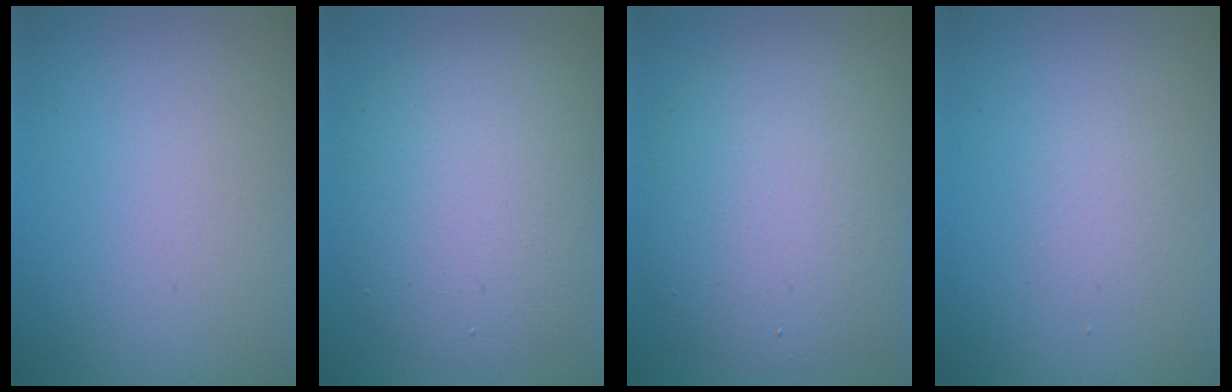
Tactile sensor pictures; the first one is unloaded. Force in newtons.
{"total": 7.5, "press": 7.5, "slide": 0.3}
{"total": 8.3, "press": 8.3, "slide": 0.6}
{"total": 1.0, "press": 1.0, "slide": 0.1}